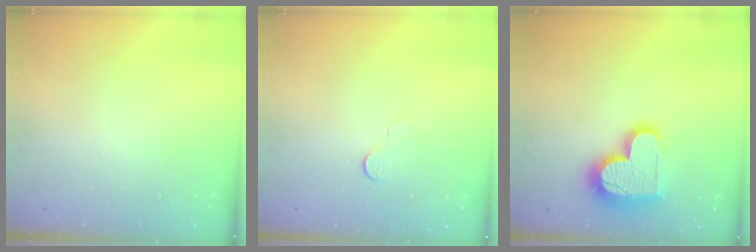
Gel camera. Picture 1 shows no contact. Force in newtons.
{"total": 3.2, "press": 3.1, "slide": 0.3}
{"total": 17.0, "press": 16.9, "slide": 1.3}